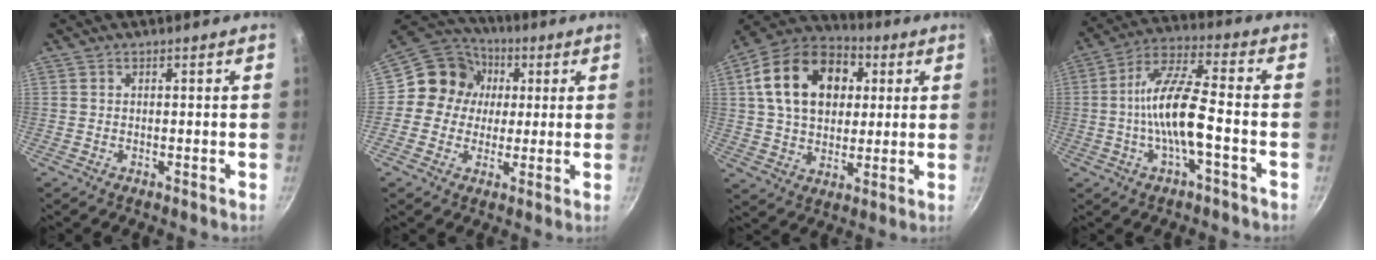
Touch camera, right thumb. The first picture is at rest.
{"total": 11.4, "force": [1.6, 10.5, 4.2], "torque": [-0.032, 0.018, 0.003]}
{"total": 19.7, "force": [5.1, 13.9, 13.0], "torque": [-0.196, 0.016, 0.076]}
{"total": 12.3, "force": [-2.8, 3.6, 11.4], "torque": [-0.218, 0.036, -0.062]}